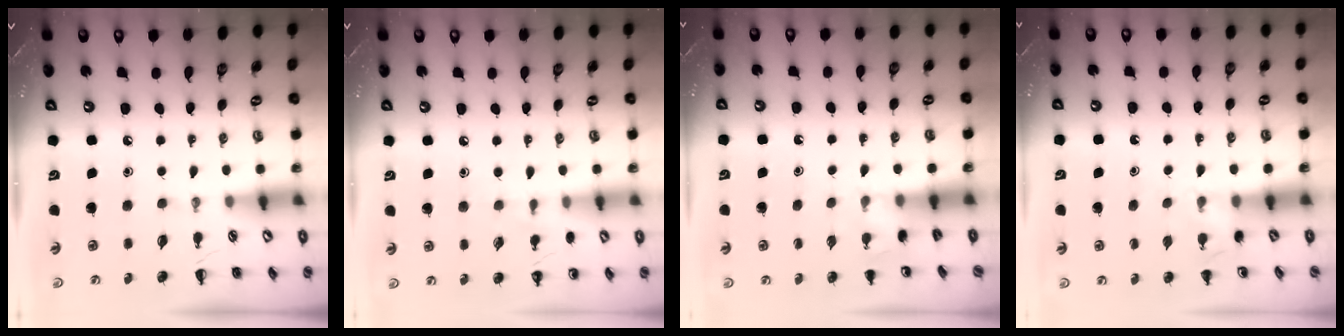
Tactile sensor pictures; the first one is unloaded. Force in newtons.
{"total": 6.5, "press": 6.3, "slide": 1.6}
{"total": 3.6, "press": 3.5, "slide": 1.1}
{"total": 6.3, "press": 6.1, "slide": 1.5}